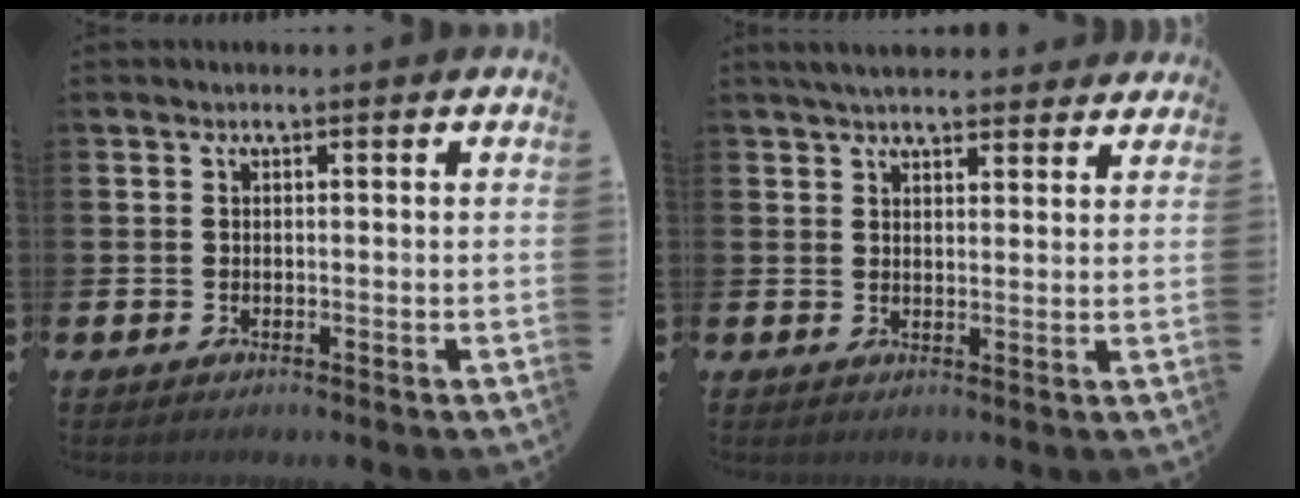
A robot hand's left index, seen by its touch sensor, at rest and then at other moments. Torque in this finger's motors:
{"motor_torque": [1.02, -1.12, 0.31, 0.06]}